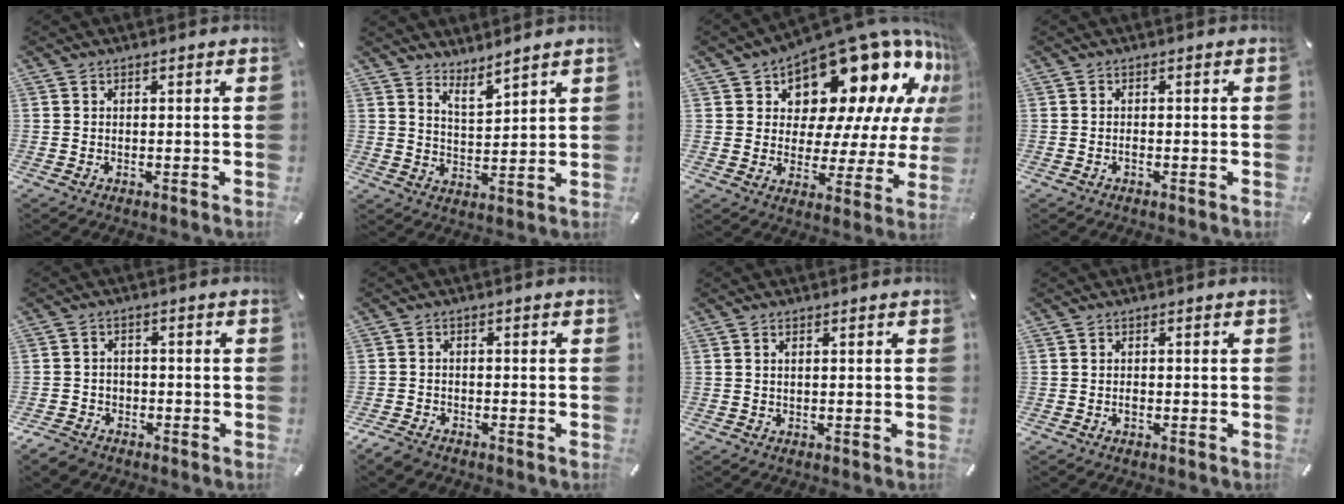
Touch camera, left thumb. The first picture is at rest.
{"total": 4.7, "force": [4.7, 0.6, 0.4], "torque": [-0.015, -0.031, 0.087]}
{"total": 20.5, "force": [13.3, 10.9, 11.2], "torque": [-0.153, -0.110, 0.226]}
{"total": 0.9, "force": [-0.5, 0.3, 0.7], "torque": [-0.016, -0.002, -0.009]}
{"total": 4.5, "force": [-2.9, 3.4, 0.7], "torque": [-0.024, 0.014, -0.058]}
{"total": 2.9, "force": [-2.5, 1.4, 0.6], "torque": [-0.024, 0.010, -0.053]}
{"total": 0.6, "force": [0.2, 0.3, 0.5], "torque": [-0.012, 0.002, 0.002]}
{"total": 1.1, "force": [-0.4, 0.6, 0.8], "torque": [-0.015, 0.000, -0.009]}